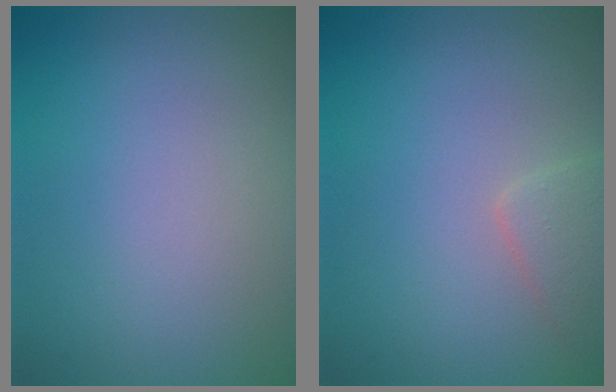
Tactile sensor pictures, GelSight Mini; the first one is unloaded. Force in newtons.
{"total": 1.8, "press": 1.8, "slide": 0.1}